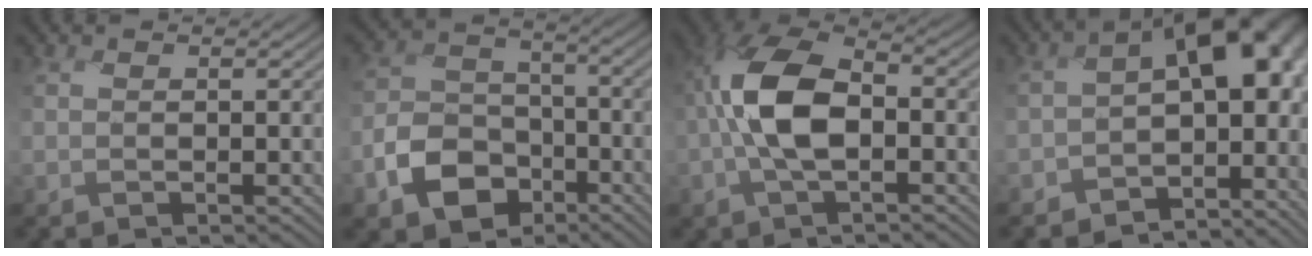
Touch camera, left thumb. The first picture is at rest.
{"total": 8.7, "force": [-5.3, 5.9, 3.4], "torque": [-0.063, -0.016, -0.109]}
{"total": 10.0, "force": [-1.4, 5.4, 8.2], "torque": [-0.186, 0.015, -0.040]}
{"total": 13.8, "force": [-1.8, 8.8, 10.4], "torque": [-0.170, -0.029, -0.010]}